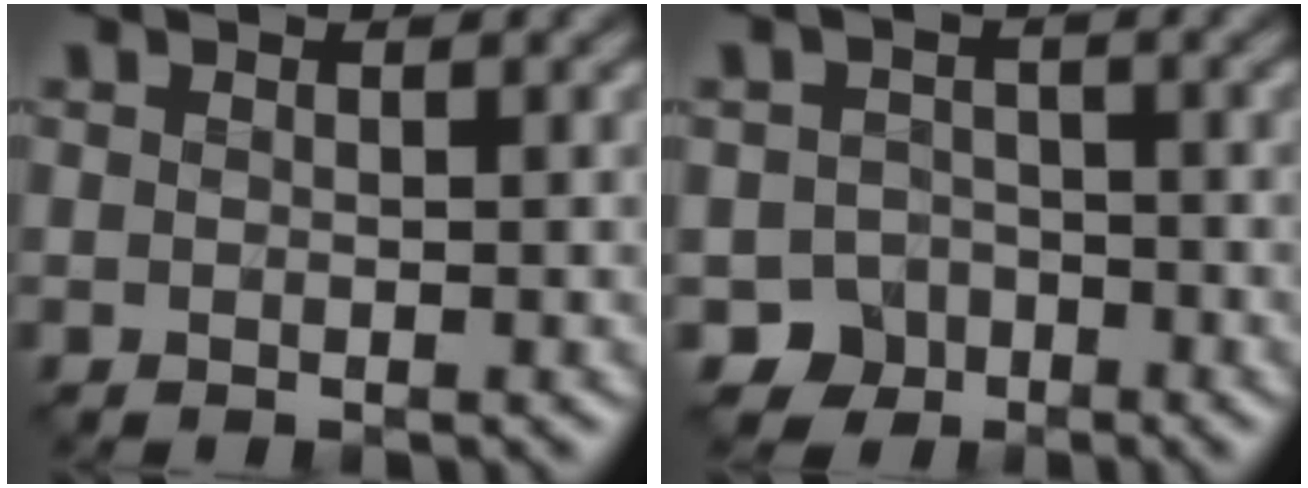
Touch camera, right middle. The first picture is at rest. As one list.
[{"total": 3.3, "force": [-2.2, 2.4, 0.1], "torque": [0.009, 0.000, -0.038]}]